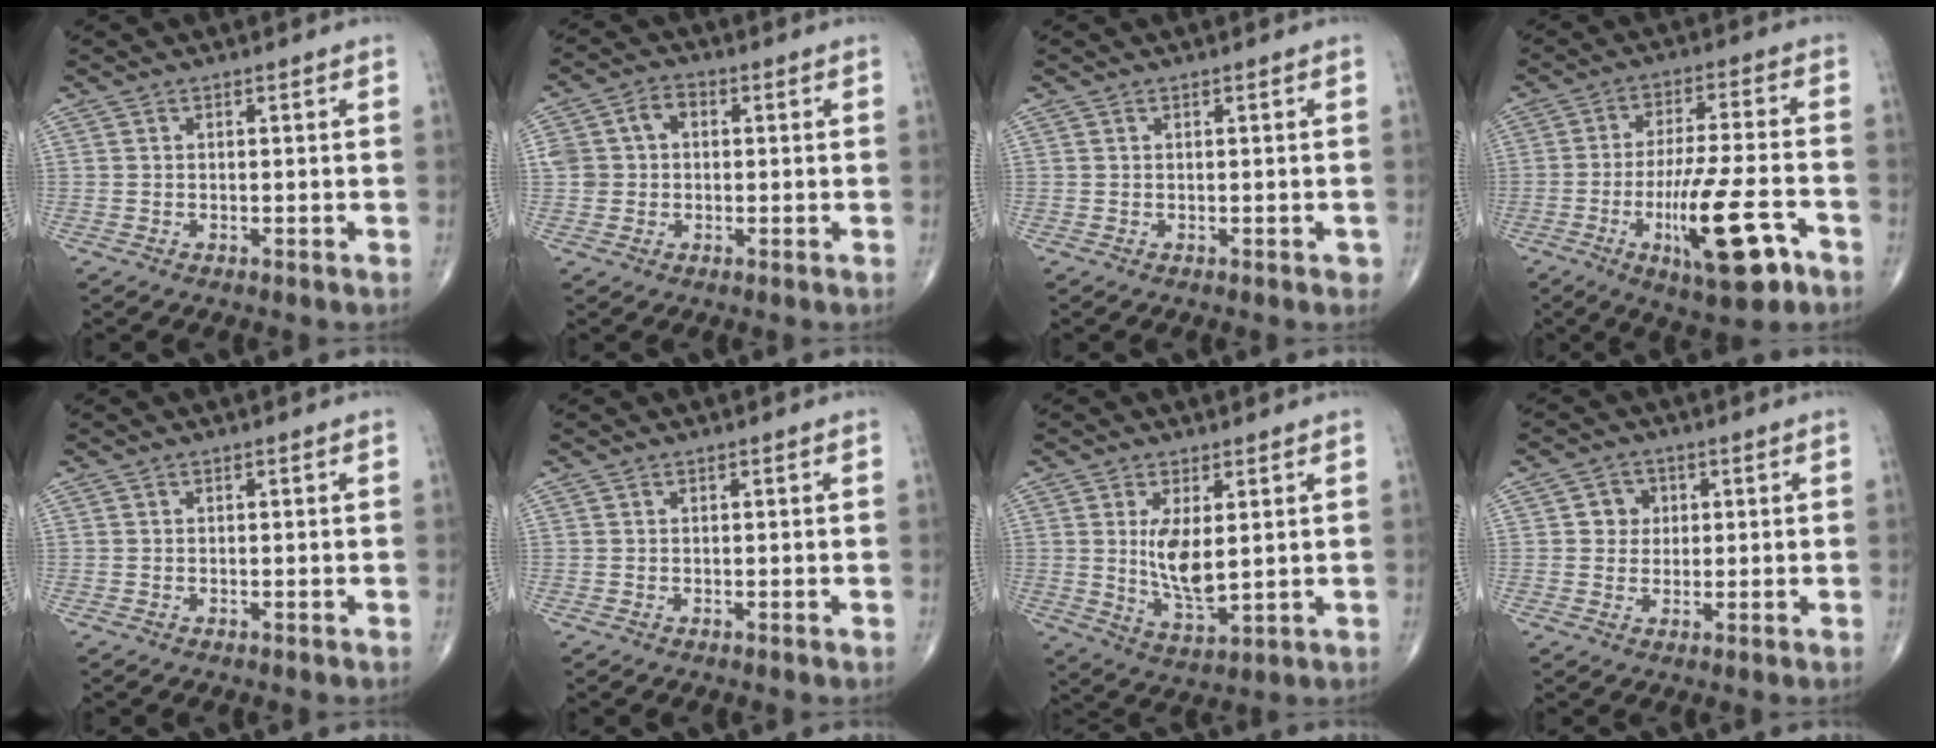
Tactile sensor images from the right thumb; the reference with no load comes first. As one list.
[{"total": 6.4, "force": [0.9, 5.2, 3.6], "torque": [-0.056, 0.022, 0.016]}, {"total": 1.0, "force": [-0.1, 0.5, 0.9], "torque": [-0.007, 0.002, -0.001]}, {"total": 15.8, "force": [-6.7, 3.9, 13.8], "torque": [-0.241, 0.018, -0.100]}, {"total": 0.0}, {"total": 0.0}, {"total": 8.3, "force": [1.3, 3.4, 7.4], "torque": [-0.132, -0.027, 0.037]}, {"total": 4.0, "force": [0.8, 3.7, 1.2], "torque": [0.005, 0.003, 0.008]}]